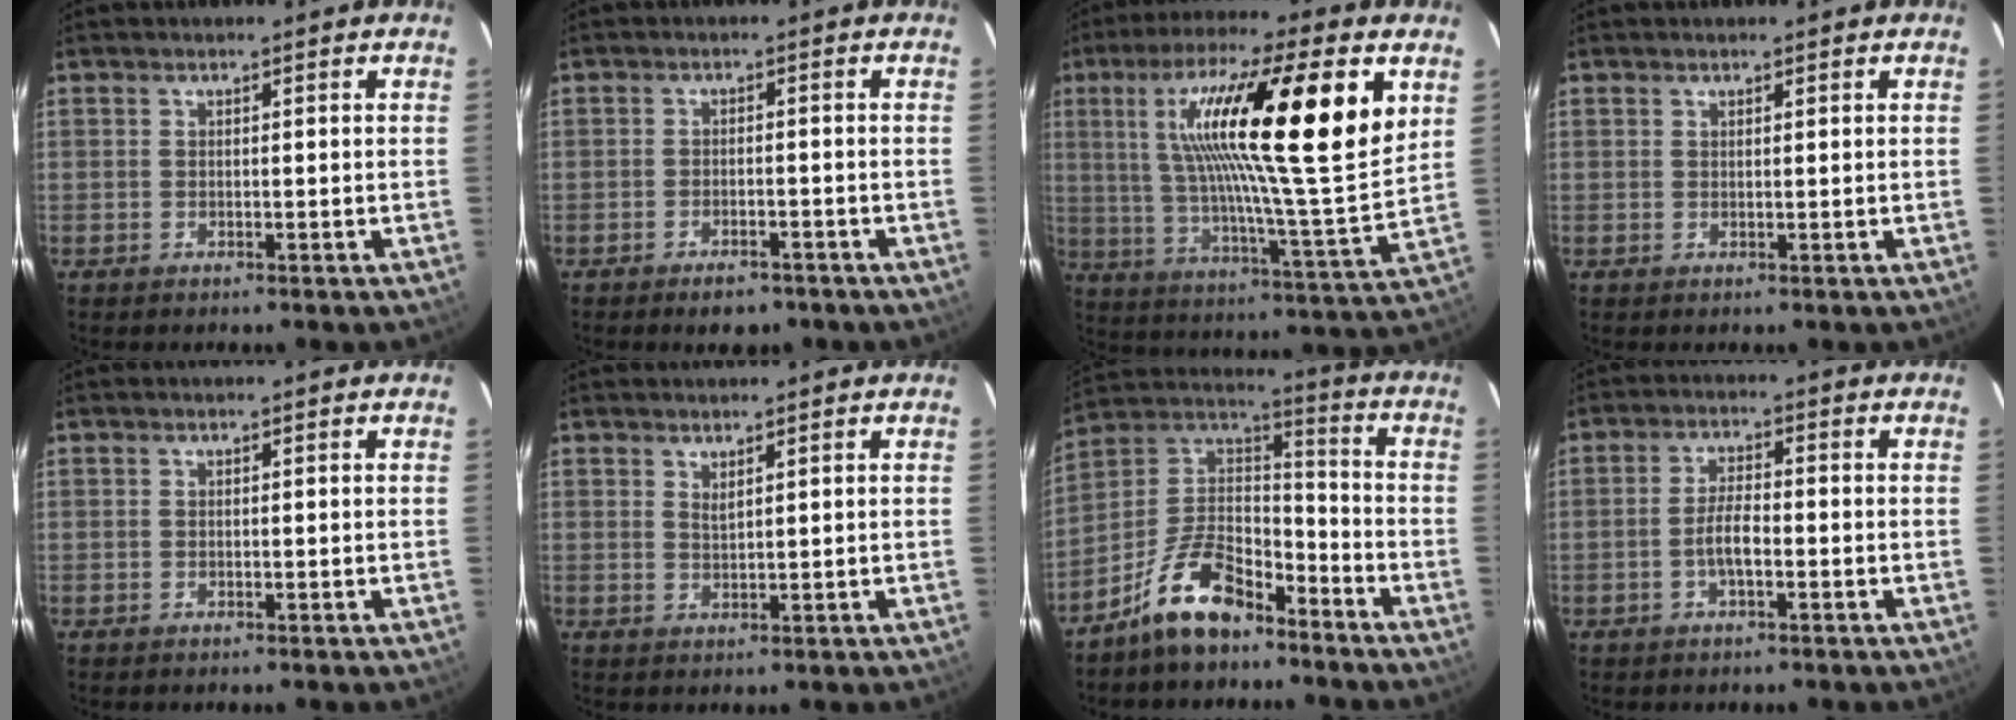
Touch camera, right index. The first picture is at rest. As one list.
[{"total": 4.4, "force": [-3.3, 2.1, 2.1], "torque": [-0.039, 0.002, -0.044]}, {"total": 25.6, "force": [9.8, 3.2, 23.4], "torque": [-0.389, 0.016, 0.163]}, {"total": 0.6, "force": [0.5, 0.3, 0.1], "torque": [-0.004, 0.001, 0.009]}, {"total": 0.0}, {"total": 1.5, "force": [1.2, 0.2, 0.9], "torque": [-0.016, -0.001, 0.021]}, {"total": 14.2, "force": [-9.7, 6.5, 7.9], "torque": [-0.173, 0.040, -0.177]}, {"total": 4.1, "force": [-1.5, 1.3, 3.6], "torque": [-0.074, 0.004, -0.028]}]